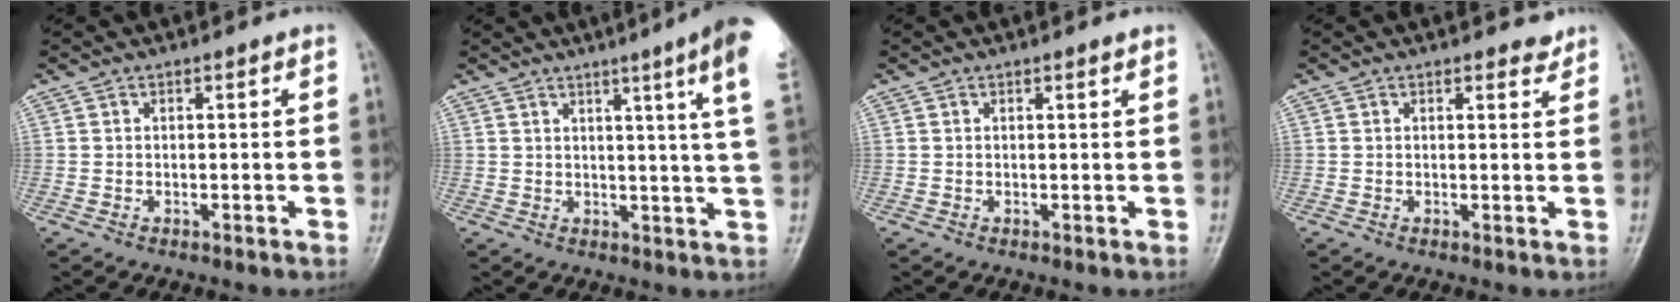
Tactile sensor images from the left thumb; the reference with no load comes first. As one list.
[{"total": 11.9, "force": [6.1, -0.7, 10.2], "torque": [-0.132, -0.026, 0.060]}, {"total": 0.7, "force": [0.5, 0.0, 0.5], "torque": [-0.009, -0.003, 0.008]}, {"total": 1.7, "force": [1.5, 0.7, 0.5], "torque": [0.004, -0.011, 0.015]}]